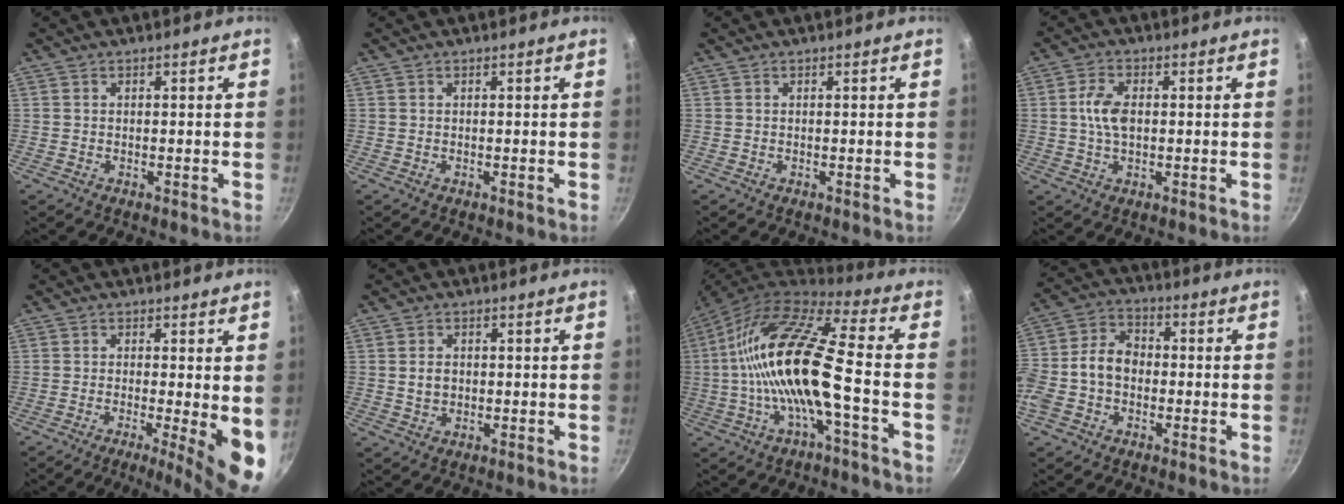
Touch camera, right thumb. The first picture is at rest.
{"total": 0.0}
{"total": 0.0}
{"total": 5.6, "force": [0.4, 3.2, 4.6], "torque": [-0.084, 0.009, 0.002]}
{"total": 8.8, "force": [-1.4, 1.8, 8.5], "torque": [-0.108, -0.008, -0.017]}
{"total": 2.9, "force": [0.1, 2.2, 1.8], "torque": [-0.023, 0.002, 0.004]}
{"total": 17.9, "force": [-2.9, 4.3, 17.1], "torque": [-0.321, 0.040, -0.065]}
{"total": 11.0, "force": [-1.9, 8.1, 7.3], "torque": [-0.126, 0.038, -0.052]}